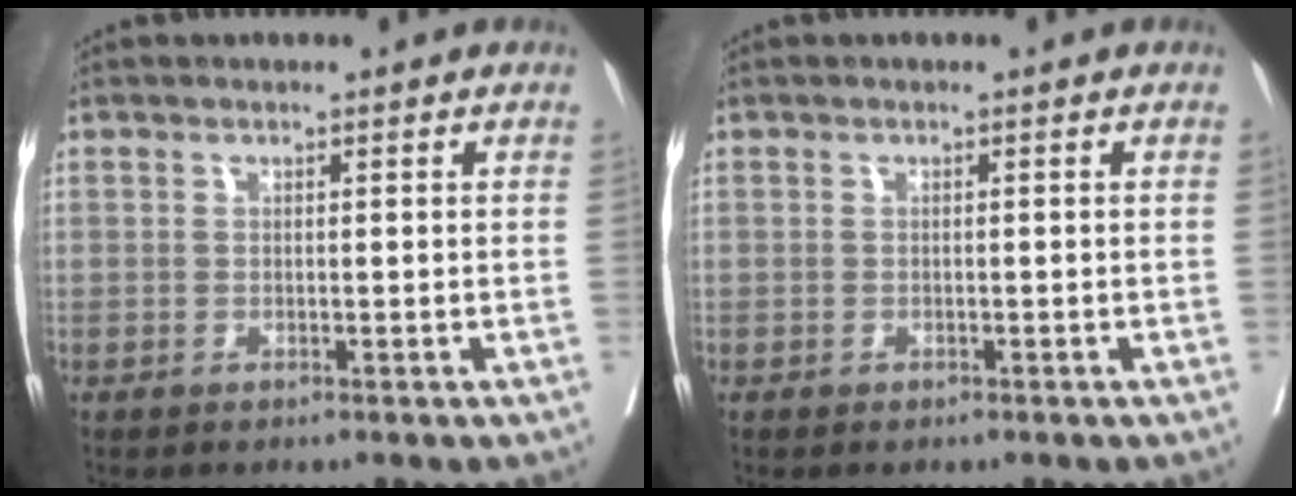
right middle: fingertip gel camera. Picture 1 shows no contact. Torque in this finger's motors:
{"motor_torque": [-0.34, -0.09, -0.05, -0.01]}